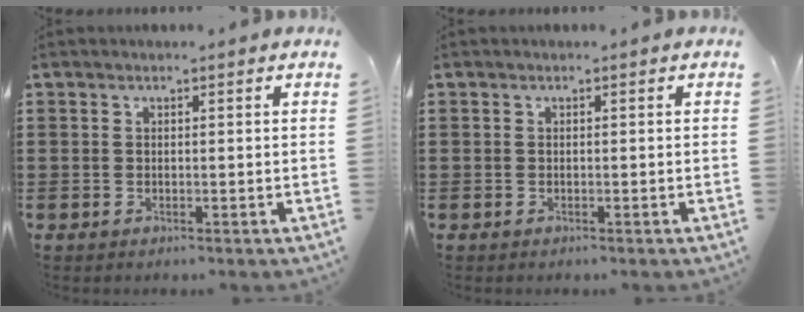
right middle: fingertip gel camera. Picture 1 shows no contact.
{"total": 0.0}